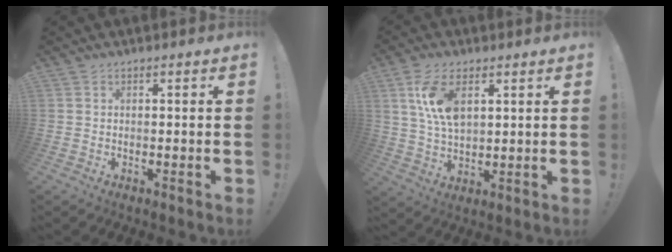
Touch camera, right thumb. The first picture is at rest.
{"total": 10.4, "force": [4.1, 5.6, 7.8], "torque": [-0.146, -0.008, 0.073]}